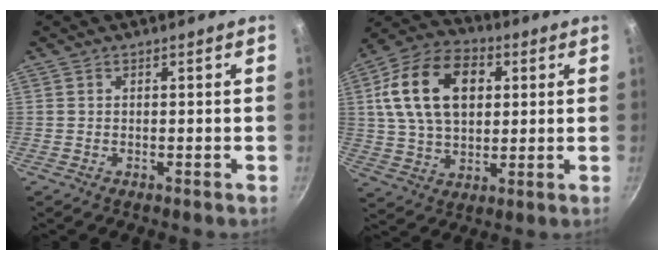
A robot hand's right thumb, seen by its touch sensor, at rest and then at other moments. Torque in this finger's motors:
{"motor_torque": [-0.56, 3.11, 1.34, 0.32, 0.15]}